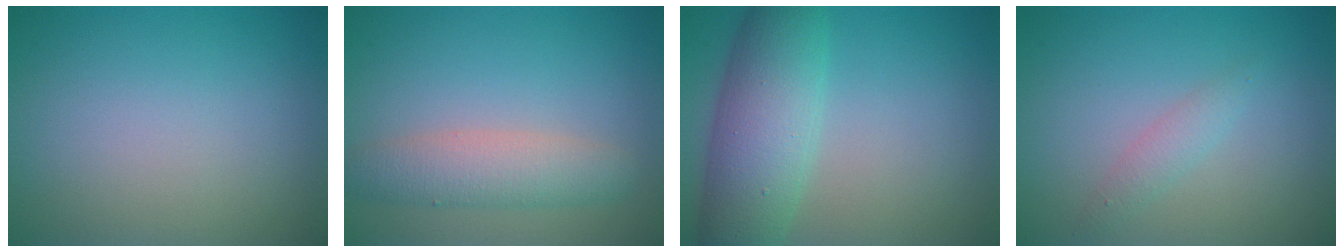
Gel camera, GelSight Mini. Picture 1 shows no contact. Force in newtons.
{"total": 3.7, "press": 3.7, "slide": 0.1}
{"total": 7.4, "press": 7.4, "slide": 0.2}
{"total": 1.4, "press": 1.4, "slide": 0.0}